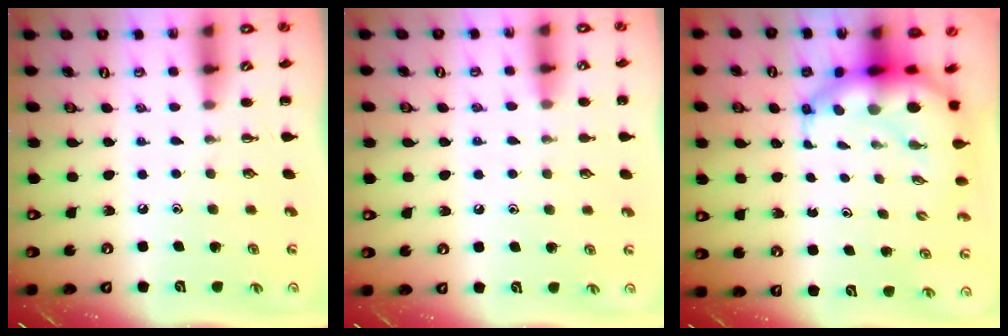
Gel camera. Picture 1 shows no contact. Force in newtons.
{"total": 6.2, "press": 5.8, "slide": 2.2}
{"total": 7.5, "press": 7.2, "slide": 2.1}